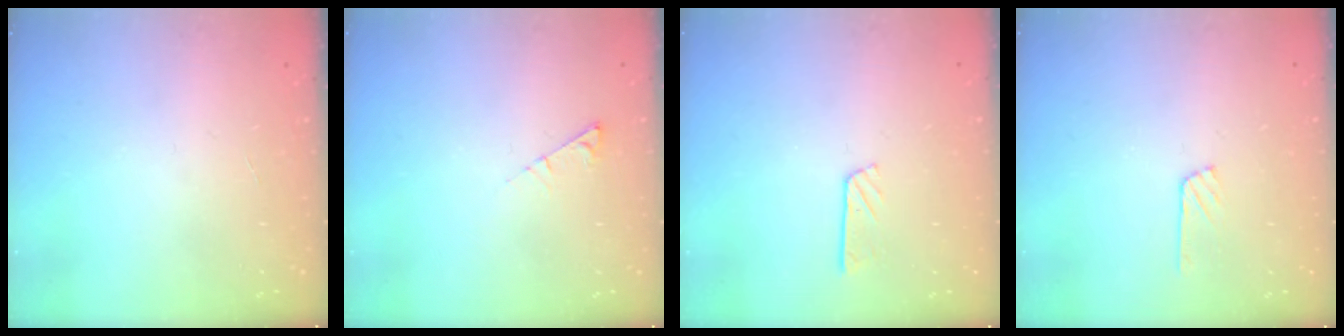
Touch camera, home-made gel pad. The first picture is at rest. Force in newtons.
{"total": 3.1, "press": 3.0, "slide": 0.4}
{"total": 3.6, "press": 3.6, "slide": 0.3}
{"total": 6.3, "press": 6.3, "slide": 0.7}